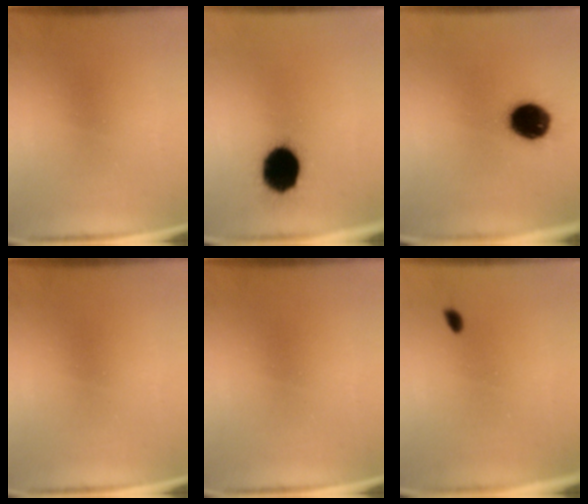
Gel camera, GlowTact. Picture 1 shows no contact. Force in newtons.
{"total": 14.1}
{"total": 12.5}
{"total": 0.0}
{"total": 0.0}
{"total": 1.5}